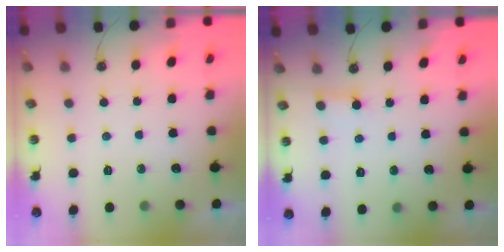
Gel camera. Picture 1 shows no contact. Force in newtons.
{"total": 2.7, "press": 2.7, "slide": 0.2}